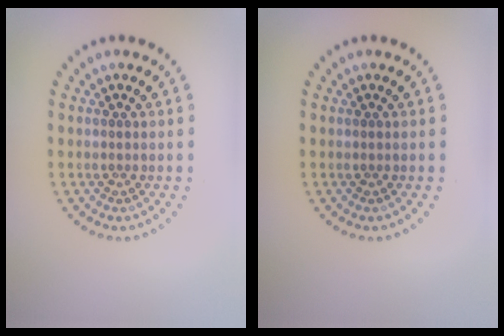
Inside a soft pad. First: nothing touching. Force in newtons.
{"total": 0.0}